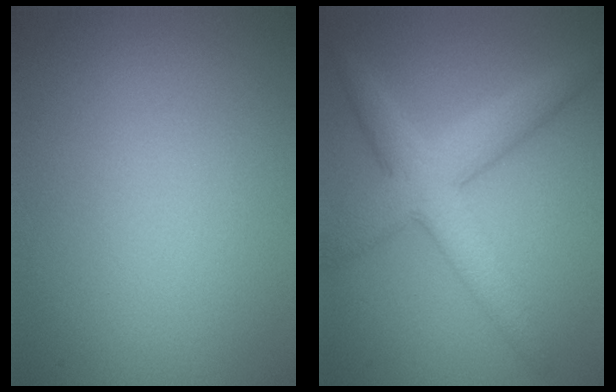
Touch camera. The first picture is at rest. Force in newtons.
{"total": 5.7, "press": 5.7, "slide": 0.2}